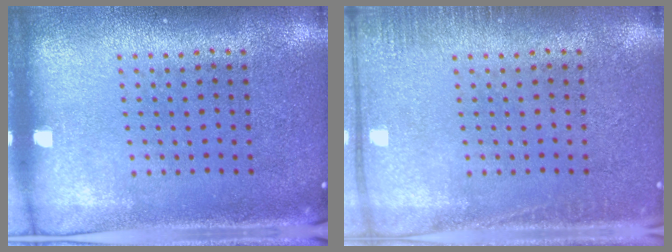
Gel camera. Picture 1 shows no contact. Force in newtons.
{"total": 1.4, "press": 1.4, "slide": 0.4}